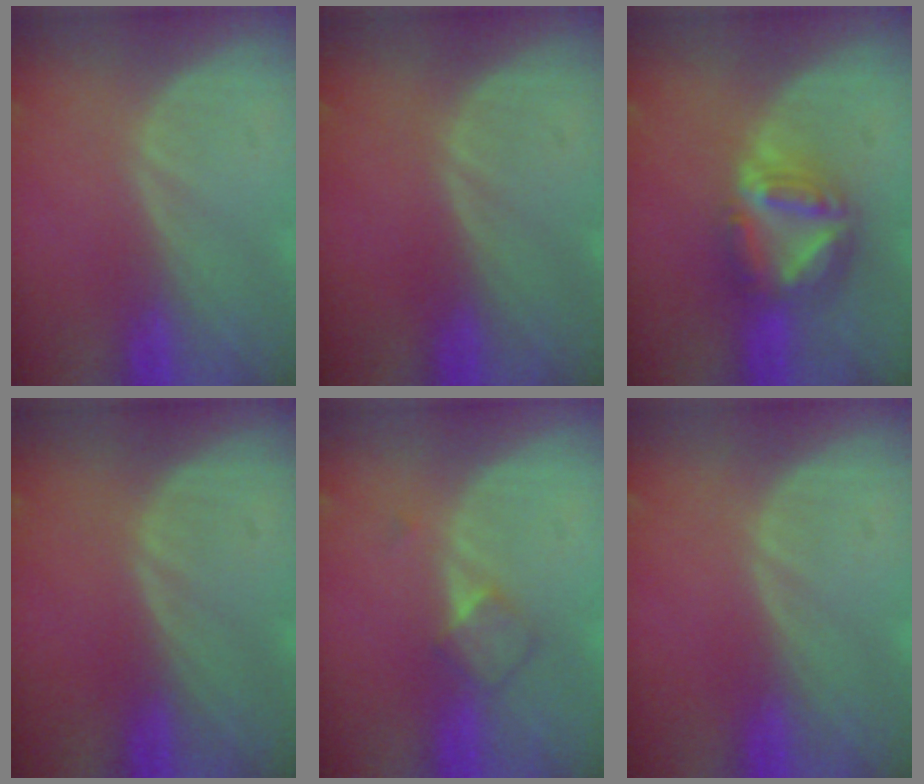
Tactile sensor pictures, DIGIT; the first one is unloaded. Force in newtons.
{"total": 0.0}
{"total": 7.9, "press": 6.7, "slide": 4.1}
{"total": 0.0}
{"total": 3.0, "press": 2.7, "slide": 1.2}
{"total": 0.0}